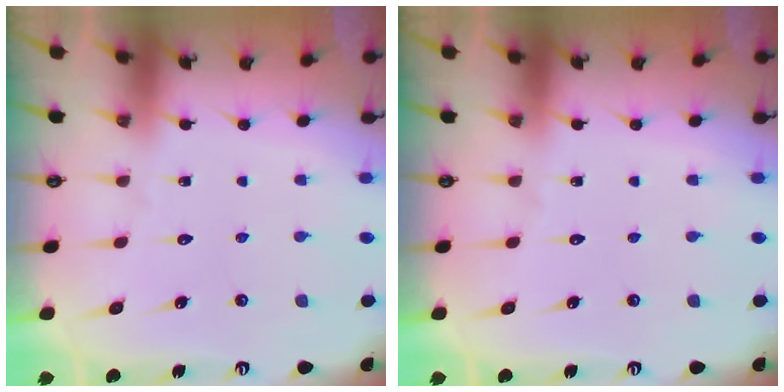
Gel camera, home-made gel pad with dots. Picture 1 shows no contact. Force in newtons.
{"total": 0.0}